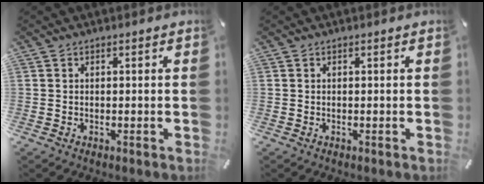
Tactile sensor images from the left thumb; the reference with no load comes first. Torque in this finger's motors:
{"motor_torque": [-0.01, 0.01, 0.00, 0.00, 0.00]}